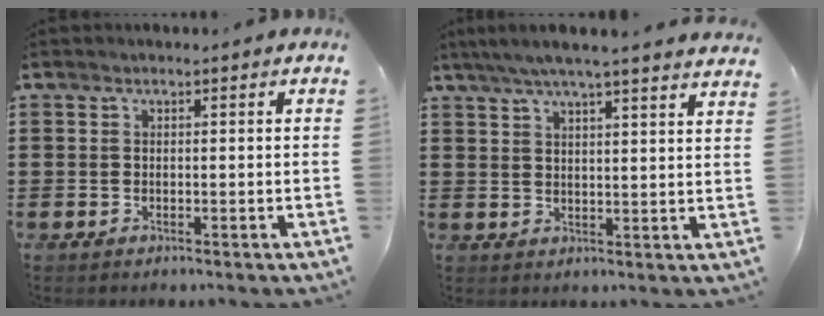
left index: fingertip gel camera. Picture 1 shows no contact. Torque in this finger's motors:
{"motor_torque": [1.72, -0.42, 0.59, 0.09]}